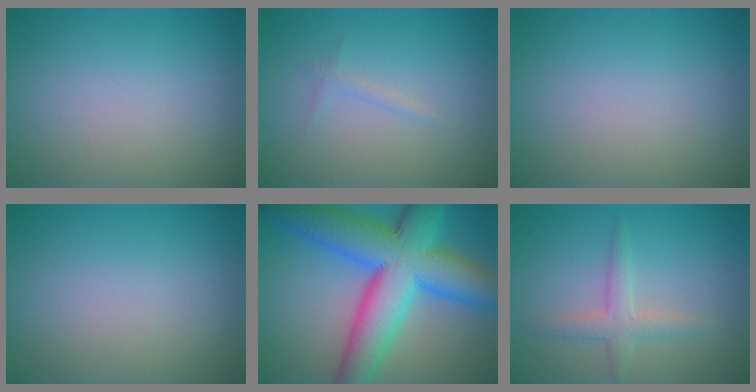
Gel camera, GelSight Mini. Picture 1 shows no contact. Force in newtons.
{"total": 0.7, "press": 0.7, "slide": 0.1}
{"total": 0.0}
{"total": 0.0}
{"total": 12.7, "press": 12.7, "slide": 0.3}
{"total": 2.3, "press": 2.3, "slide": 0.1}